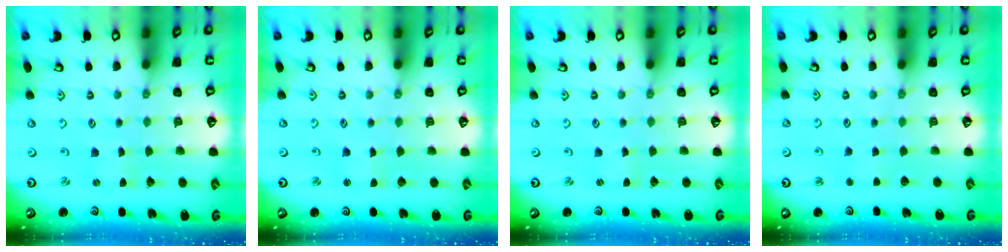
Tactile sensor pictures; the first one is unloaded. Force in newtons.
{"total": 1.9, "press": 1.9, "slide": 0.4}
{"total": 0.6, "press": 0.6, "slide": 0.1}
{"total": 2.6, "press": 2.5, "slide": 0.5}